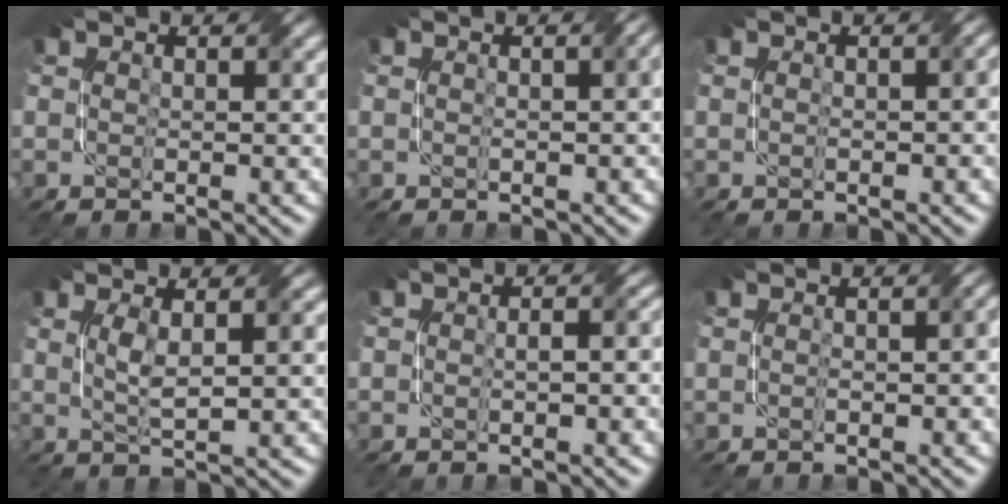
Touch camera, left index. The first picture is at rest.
{"total": 1.8, "force": [0.2, 0.6, 1.7], "torque": [-0.015, 0.003, 0.001]}
{"total": 1.2, "force": [0.0, 0.5, 1.1], "torque": [-0.017, 0.000, 0.001]}
{"total": 2.5, "force": [0.6, 0.5, 2.4], "torque": [-0.049, 0.000, 0.014]}
{"total": 2.6, "force": [-0.1, 1.4, 2.2], "torque": [-0.019, 0.007, -0.009]}
{"total": 1.9, "force": [-0.4, 0.7, 1.7], "torque": [-0.021, 0.001, -0.004]}